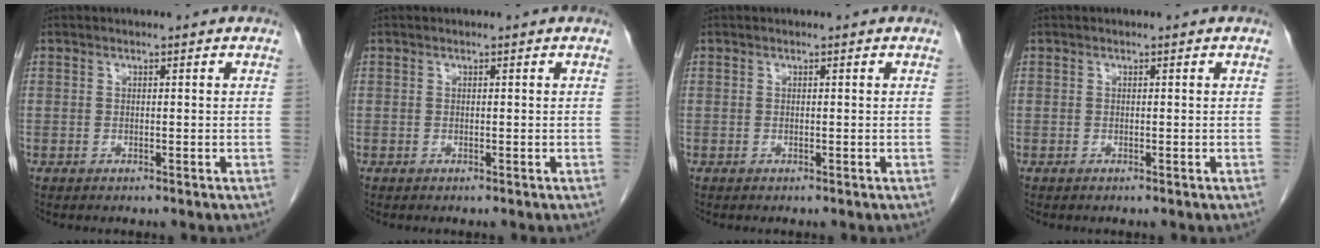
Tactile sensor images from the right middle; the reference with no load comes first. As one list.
[{"total": 0.0}, {"total": 0.0}, {"total": 0.0}]